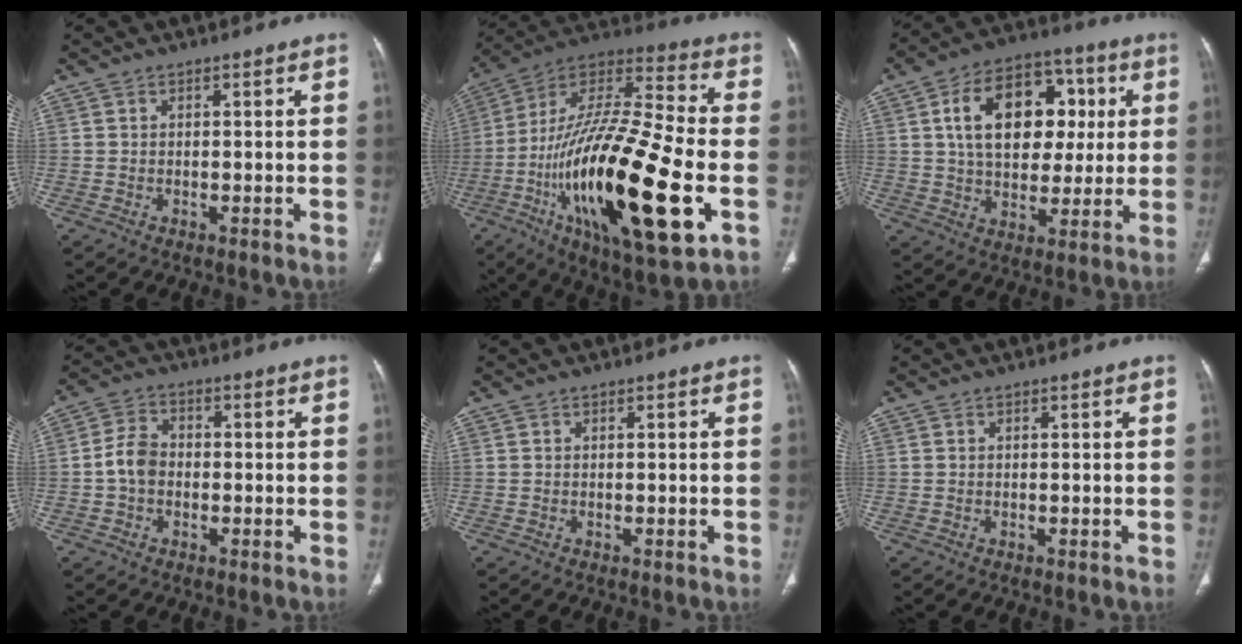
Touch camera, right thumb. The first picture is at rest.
{"total": 32.8, "force": [-9.0, 9.9, 30.0], "torque": [-0.569, 0.006, -0.149]}
{"total": 19.0, "force": [4.1, 12.9, 13.3], "torque": [-0.182, 0.013, 0.067]}
{"total": 5.4, "force": [-0.9, 4.1, 3.4], "torque": [-0.057, 0.017, -0.025]}
{"total": 0.0}
{"total": 0.0}